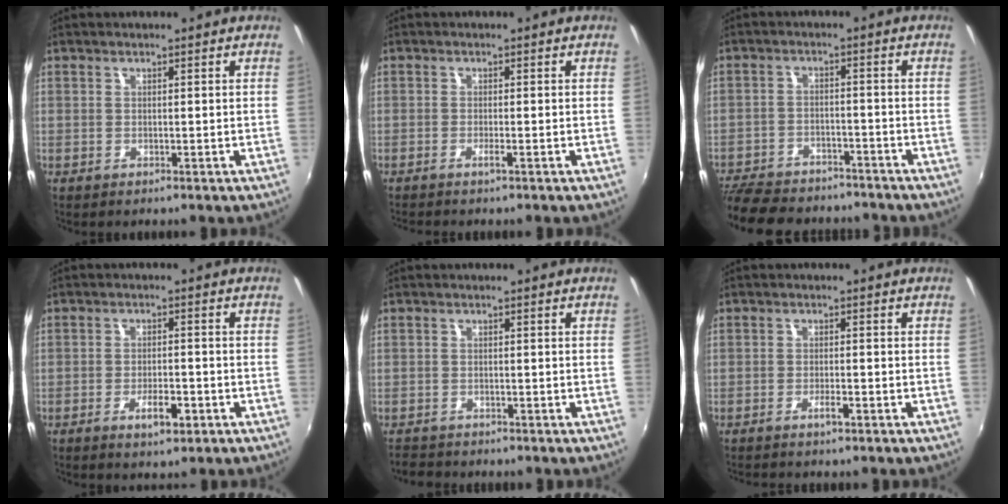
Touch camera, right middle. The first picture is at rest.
{"total": 1.2, "force": [-0.9, -0.4, 0.8], "torque": [-0.020, 0.003, -0.018]}
{"total": 16.8, "force": [-14.2, 6.1, 6.6], "torque": [-0.161, -0.009, -0.212]}
{"total": 4.4, "force": [-2.3, 1.5, 3.5], "torque": [-0.071, -0.002, -0.035]}
{"total": 3.0, "force": [-2.8, 1.1, 0.3], "torque": [-0.022, -0.005, -0.054]}
{"total": 1.7, "force": [-1.3, 0.1, 1.1], "torque": [-0.026, 0.003, -0.026]}